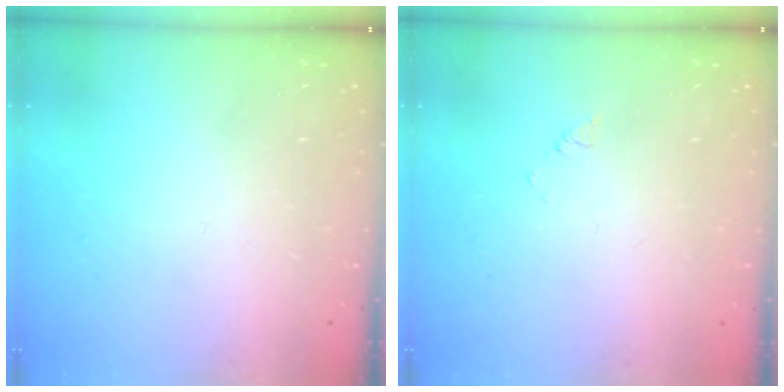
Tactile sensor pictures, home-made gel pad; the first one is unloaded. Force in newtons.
{"total": 1.7, "press": 1.6, "slide": 0.3}